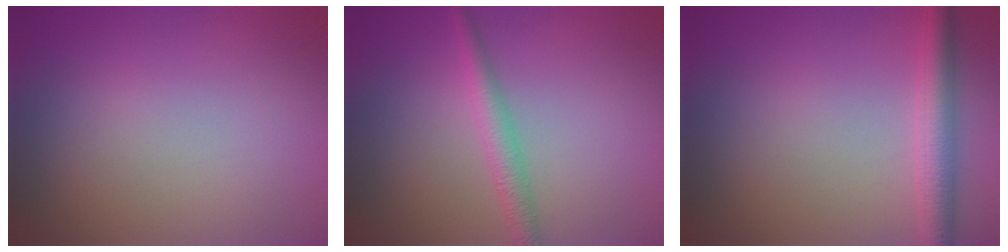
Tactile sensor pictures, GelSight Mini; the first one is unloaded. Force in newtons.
{"total": 2.4, "press": 2.4, "slide": 0.0}
{"total": 3.6, "press": 3.6, "slide": 0.1}